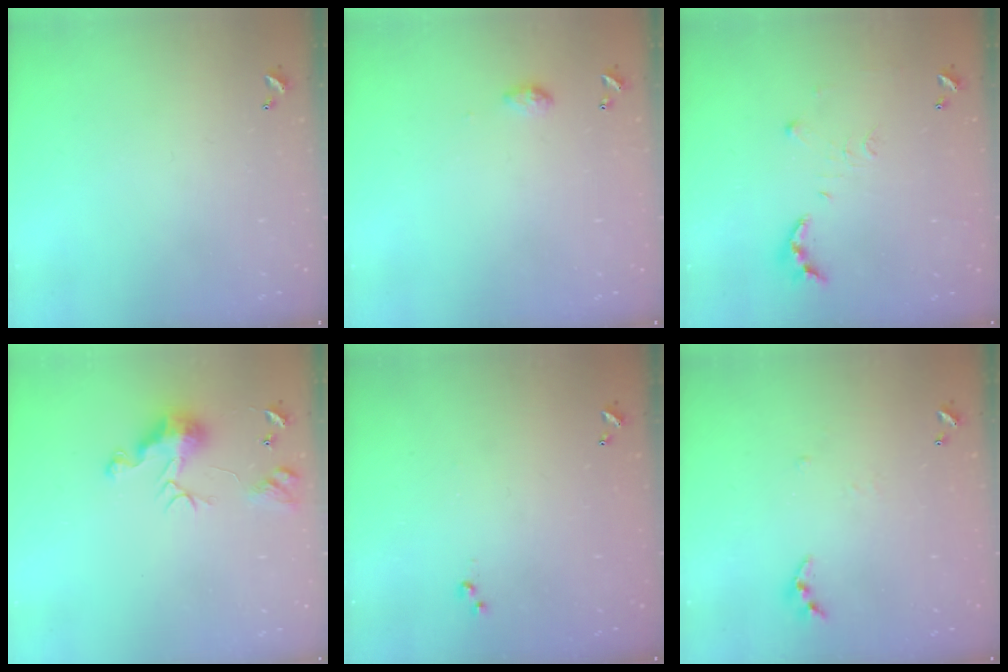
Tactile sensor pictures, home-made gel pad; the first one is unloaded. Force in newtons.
{"total": 4.7, "press": 4.7, "slide": 0.6}
{"total": 8.7, "press": 8.7, "slide": 0.8}
{"total": 10.0, "press": 9.9, "slide": 1.6}
{"total": 3.0, "press": 3.0, "slide": 0.4}
{"total": 3.4, "press": 3.4, "slide": 0.4}